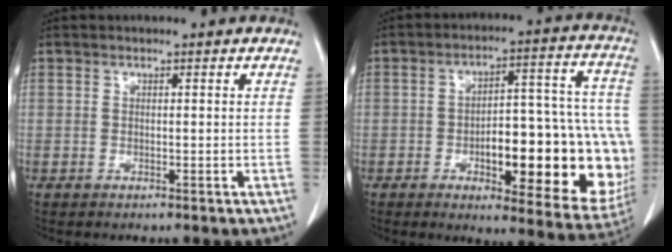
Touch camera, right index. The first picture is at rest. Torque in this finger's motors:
{"motor_torque": [1.60, -0.53, 0.50, 0.17]}